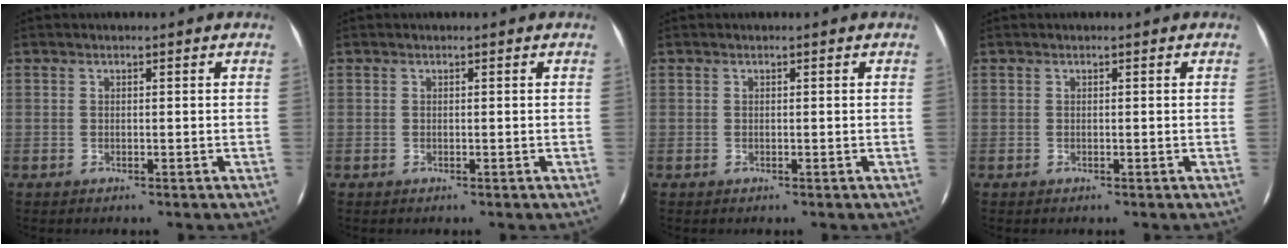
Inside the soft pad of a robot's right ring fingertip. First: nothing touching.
{"total": 0.0}
{"total": 0.0}
{"total": 0.0}